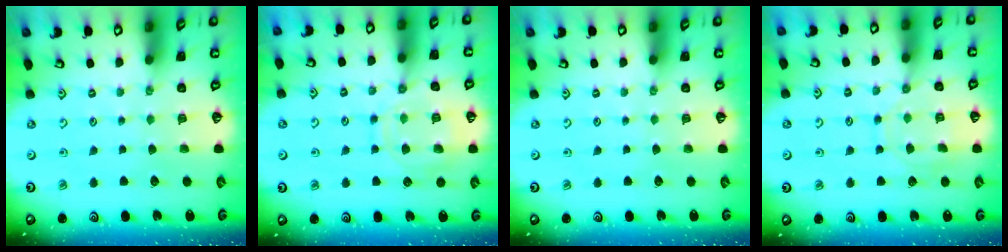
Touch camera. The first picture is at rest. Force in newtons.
{"total": 12.9, "press": 12.8, "slide": 1.1}
{"total": 0.0}
{"total": 10.1, "press": 10.1, "slide": 0.7}